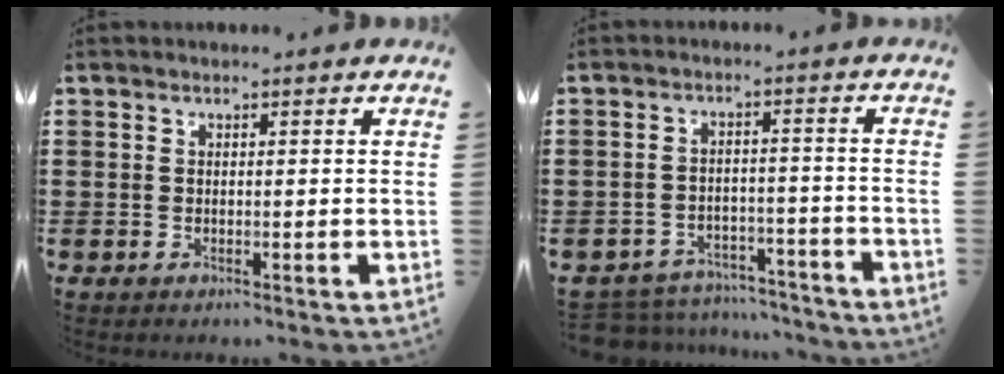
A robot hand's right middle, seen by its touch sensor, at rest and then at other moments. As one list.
[{"total": 5.4, "force": [-5.3, 0.9, 0.2], "torque": [-0.009, 0.012, -0.110]}]